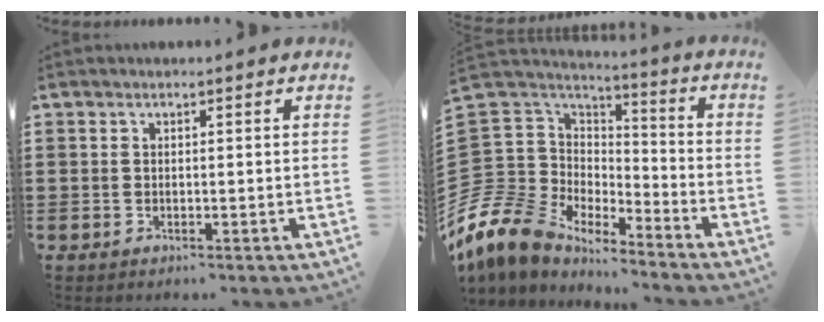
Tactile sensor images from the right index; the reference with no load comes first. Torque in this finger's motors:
{"motor_torque": [-0.54, 0.65, -1.05, -0.21]}